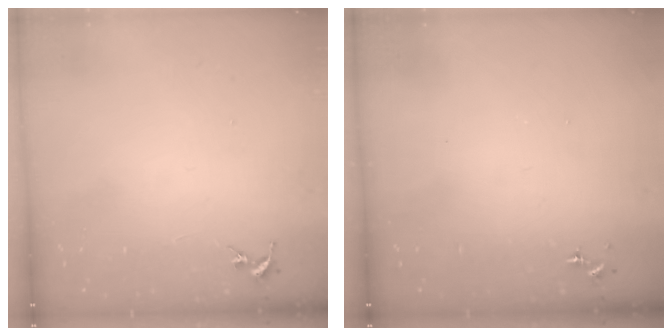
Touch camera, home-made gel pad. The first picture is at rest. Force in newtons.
{"total": 0.0}